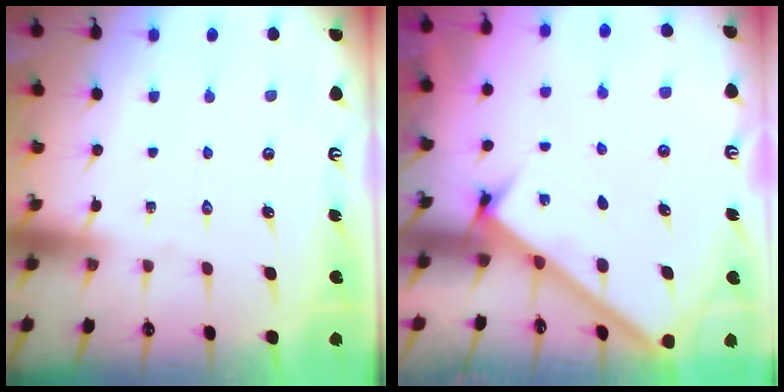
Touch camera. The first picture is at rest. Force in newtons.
{"total": 3.7, "press": 3.7, "slide": 0.5}